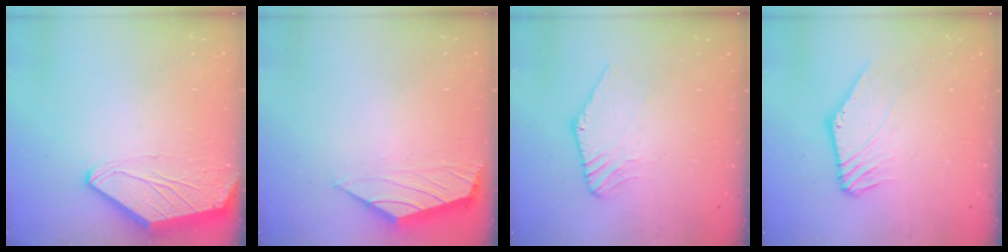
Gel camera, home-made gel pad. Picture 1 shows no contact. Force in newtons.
{"total": 0.8, "press": 0.6, "slide": 0.6}
{"total": 1.0, "press": 1.0, "slide": 0.2}
{"total": 3.6, "press": 3.5, "slide": 0.2}